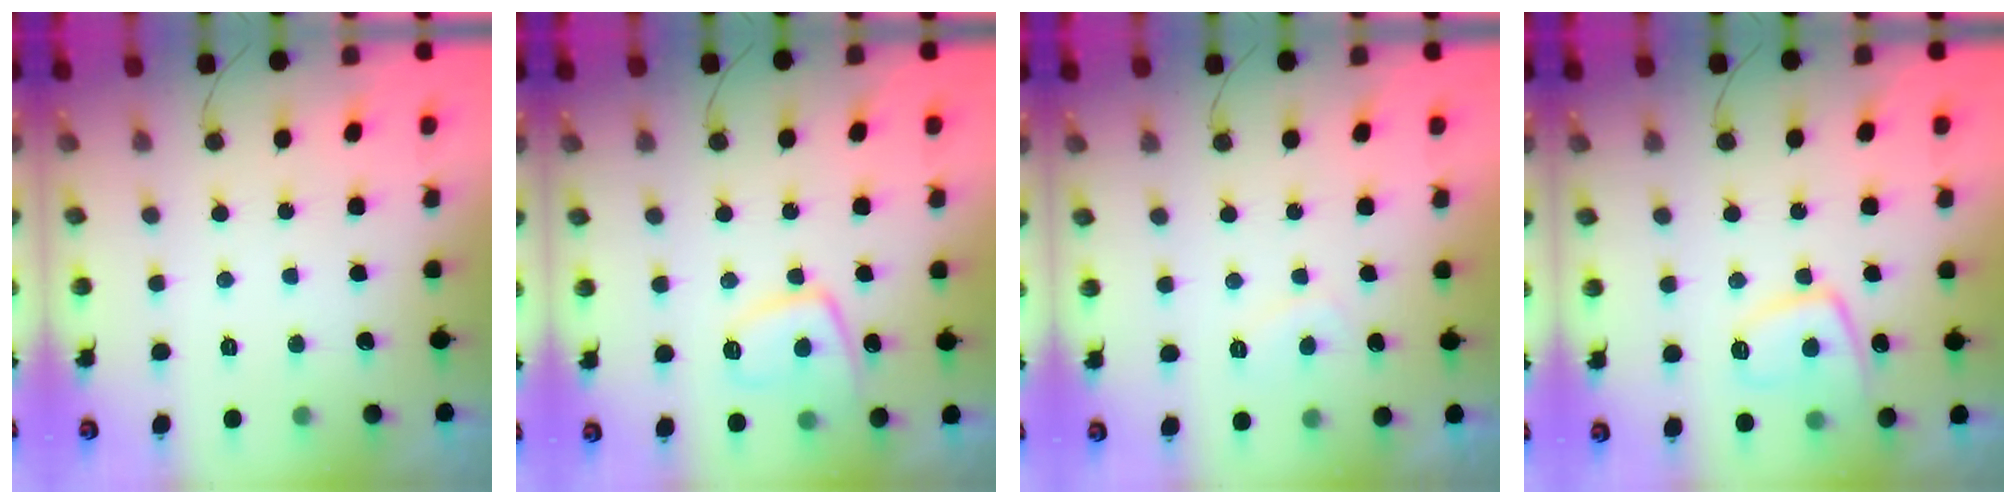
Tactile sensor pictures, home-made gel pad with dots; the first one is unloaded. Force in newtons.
{"total": 9.9, "press": 9.8, "slide": 1.3}
{"total": 2.3, "press": 2.2, "slide": 0.8}
{"total": 9.9, "press": 9.8, "slide": 1.3}